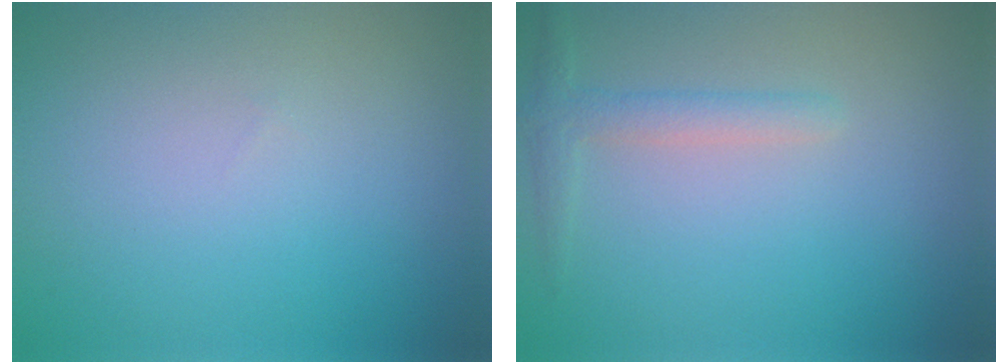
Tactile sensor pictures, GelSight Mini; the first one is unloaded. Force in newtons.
{"total": 1.9, "press": 1.9, "slide": 0.1}